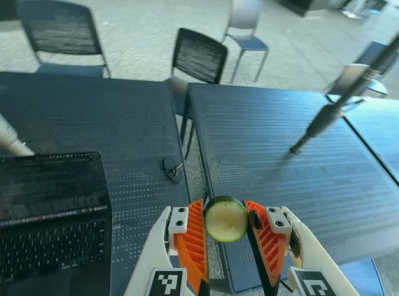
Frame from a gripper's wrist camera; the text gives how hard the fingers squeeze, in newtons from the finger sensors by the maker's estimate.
{"total": 8.1, "left": 7.8, "right": 8.4}